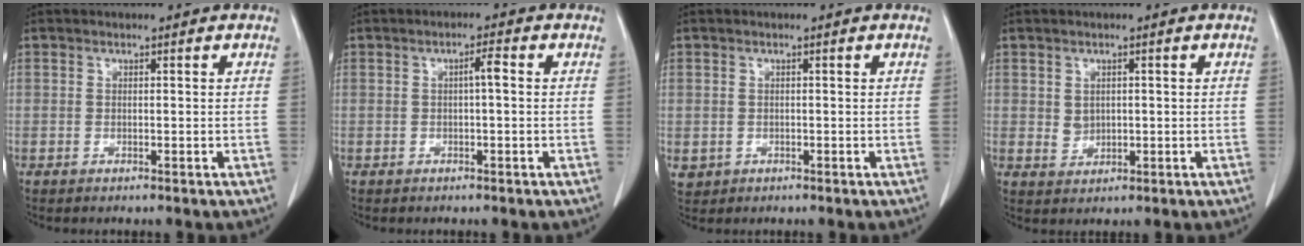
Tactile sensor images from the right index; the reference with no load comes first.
{"total": 2.0, "force": [0.1, 0.2, 2.0], "torque": [-0.033, 0.005, 0.001]}
{"total": 2.2, "force": [-0.3, 2.1, 0.3], "torque": [-0.004, 0.002, 0.003]}
{"total": 2.1, "force": [0.3, 1.8, 1.2], "torque": [-0.022, -0.002, 0.012]}